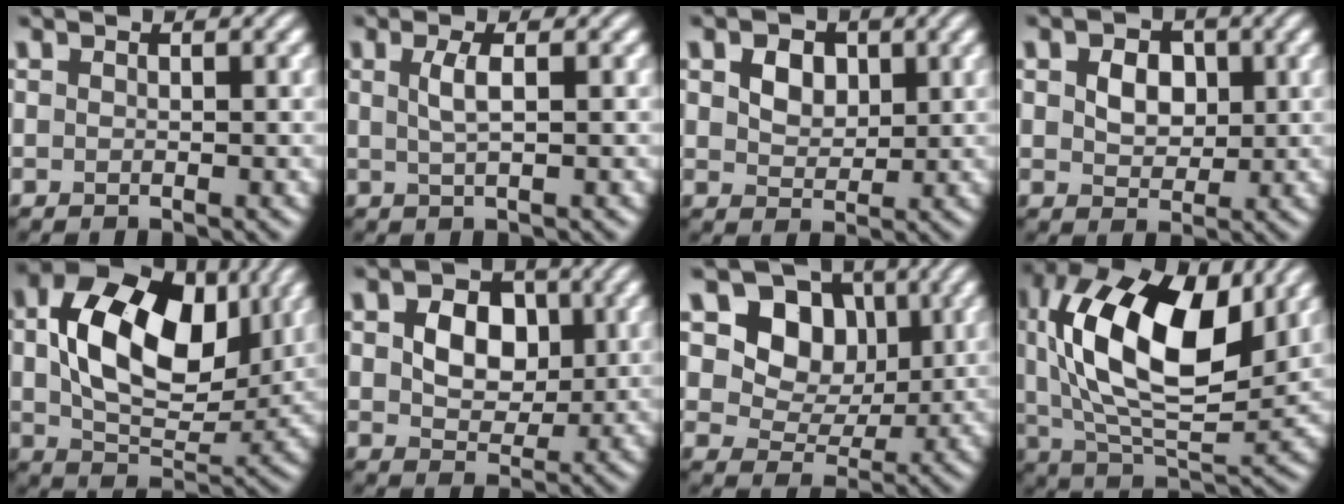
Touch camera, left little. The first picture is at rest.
{"total": 2.1, "force": [0.4, 0.6, 1.9], "torque": [-0.040, 0.002, 0.009]}
{"total": 2.9, "force": [1.1, 2.1, 1.7], "torque": [-0.037, -0.001, 0.015]}
{"total": 3.2, "force": [0.7, 2.4, 2.0], "torque": [-0.044, 0.002, 0.008]}
{"total": 12.2, "force": [2.8, 7.7, 9.0], "torque": [-0.155, 0.003, 0.048]}
{"total": 5.1, "force": [0.9, 3.7, 3.3], "torque": [-0.065, -0.002, 0.006]}
{"total": 8.4, "force": [3.0, 6.6, 4.3], "torque": [-0.082, 0.002, 0.054]}
{"total": 14.2, "force": [4.1, 7.1, 11.6], "torque": [-0.208, 0.014, 0.068]}